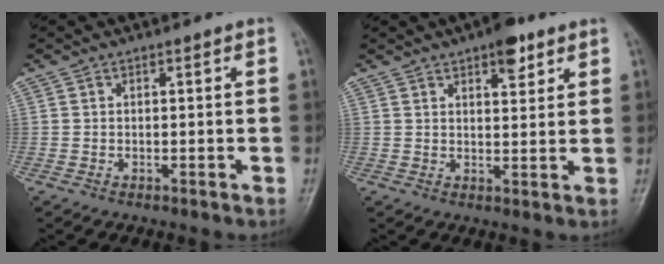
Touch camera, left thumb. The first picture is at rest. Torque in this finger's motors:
{"motor_torque": [1.14, 0.83, 0.74, -0.39, 0.19]}